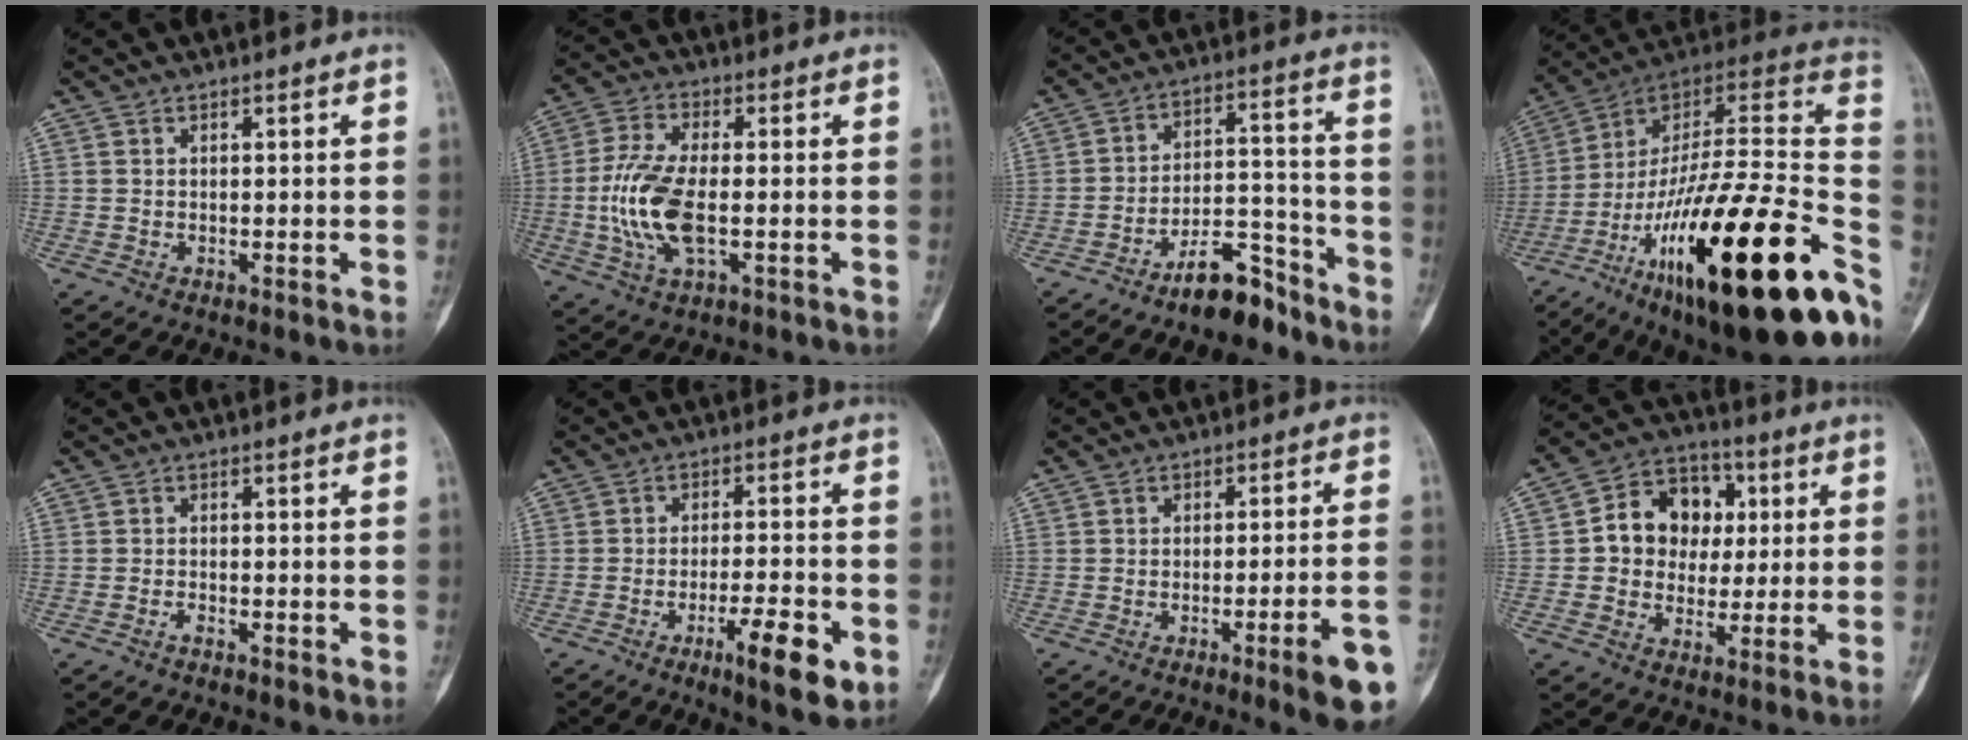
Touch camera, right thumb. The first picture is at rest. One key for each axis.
{"total": 12.0, "fx": -1.8, "fy": 5.2, "fz": 10.7, "tx": -0.240, "ty": 0.005, "tz": -0.033}
{"total": 10.5, "fx": -8.1, "fy": 4.1, "fz": 5.4, "tx": -0.067, "ty": 0.081, "tz": -0.138}
{"total": 38.8, "fx": -14.2, "fy": 10.6, "fz": 34.5, "tx": -0.464, "ty": 0.063, "tz": -0.230}
{"total": 1.1, "fx": -1.0, "fy": 0.2, "fz": 0.5, "tx": -0.009, "ty": 0.005, "tz": -0.018}
{"total": 9.7, "fx": -4.4, "fy": 2.2, "fz": 8.4, "tx": -0.129, "ty": 0.011, "tz": -0.064}
{"total": 9.9, "fx": -4.9, "fy": 0.7, "fz": 8.6, "tx": -0.109, "ty": 0.018, "tz": -0.063}
{"total": 12.6, "fx": 1.6, "fy": 10.5, "fz": 6.7, "tx": -0.053, "ty": 0.015, "tz": 0.020}